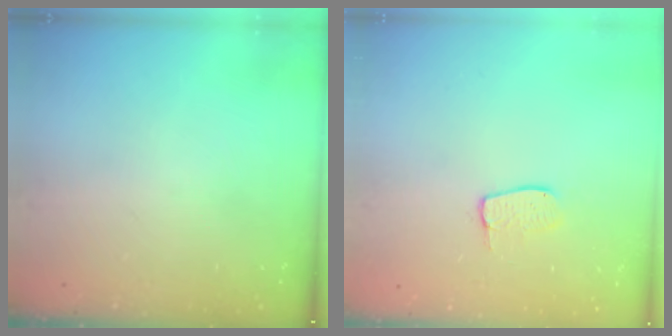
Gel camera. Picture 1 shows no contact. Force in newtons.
{"total": 6.9, "press": 6.9, "slide": 0.4}